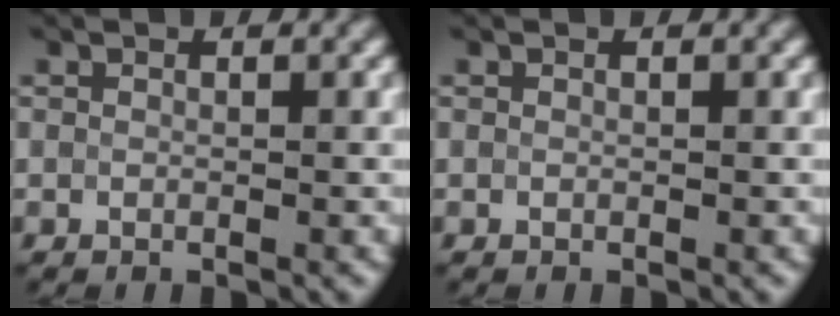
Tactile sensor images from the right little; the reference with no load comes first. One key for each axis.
{"total": 0.0}